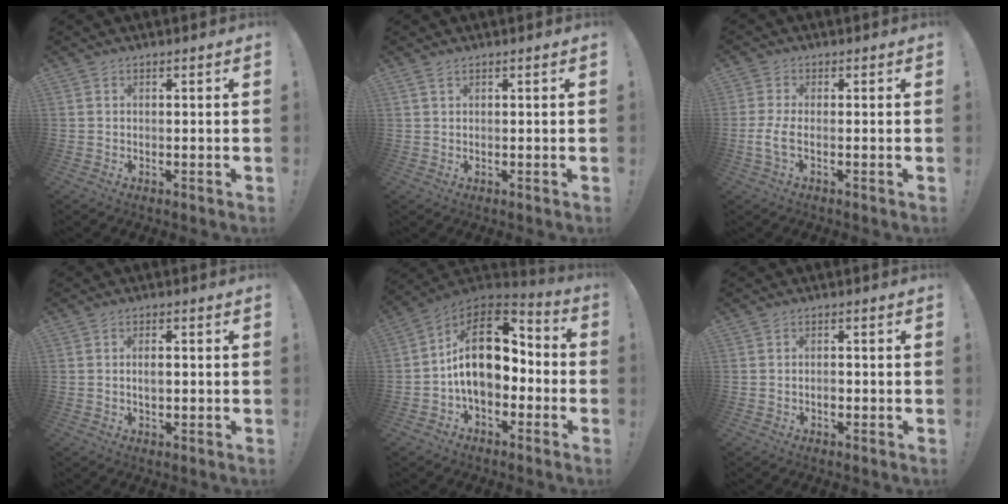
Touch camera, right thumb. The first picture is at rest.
{"total": 1.6, "force": [1.0, 0.5, 1.1], "torque": [-0.019, -0.002, 0.018]}
{"total": 4.7, "force": [-1.0, 2.0, 4.2], "torque": [-0.090, -0.004, -0.016]}
{"total": 2.4, "force": [0.0, 1.2, 2.1], "torque": [-0.032, 0.004, -0.002]}
{"total": 18.4, "force": [1.9, 11.1, 14.6], "torque": [-0.233, 0.004, 0.036]}
{"total": 1.4, "force": [-0.6, 0.9, 0.9], "torque": [-0.006, 0.001, -0.012]}